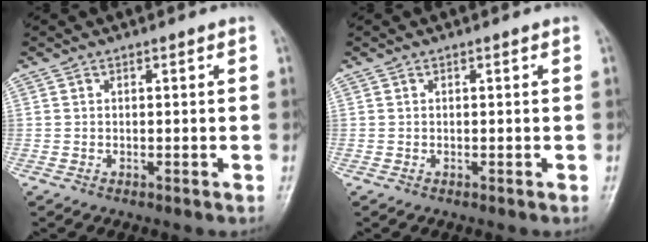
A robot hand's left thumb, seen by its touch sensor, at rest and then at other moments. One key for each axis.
{"total": 0.0}